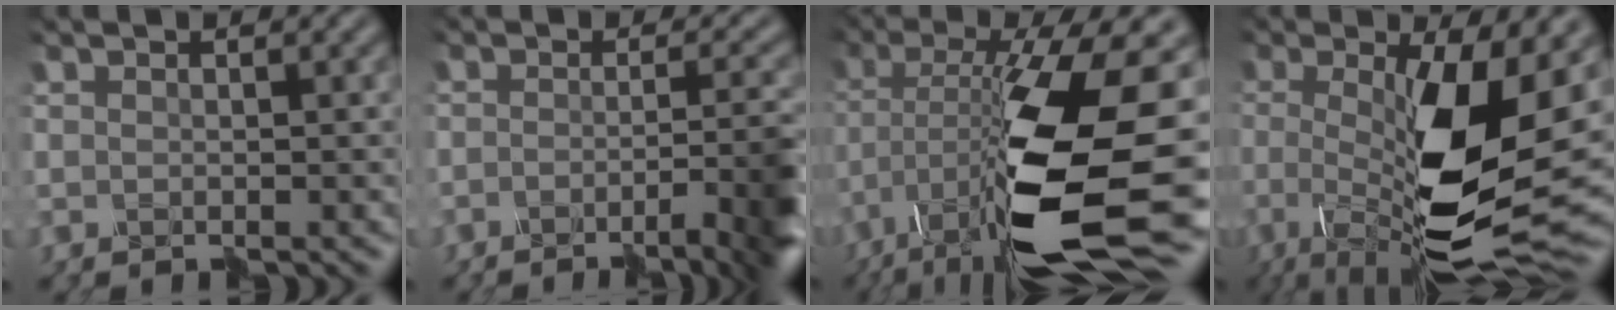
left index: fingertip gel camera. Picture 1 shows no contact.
{"total": 6.5, "force": [-3.8, 1.6, 5.0], "torque": [-0.063, -0.001, -0.055]}
{"total": 16.1, "force": [-5.2, 6.3, 13.9], "torque": [-0.279, -0.001, -0.098]}
{"total": 12.6, "force": [-1.9, 4.6, 11.6], "torque": [-0.222, -0.011, -0.039]}